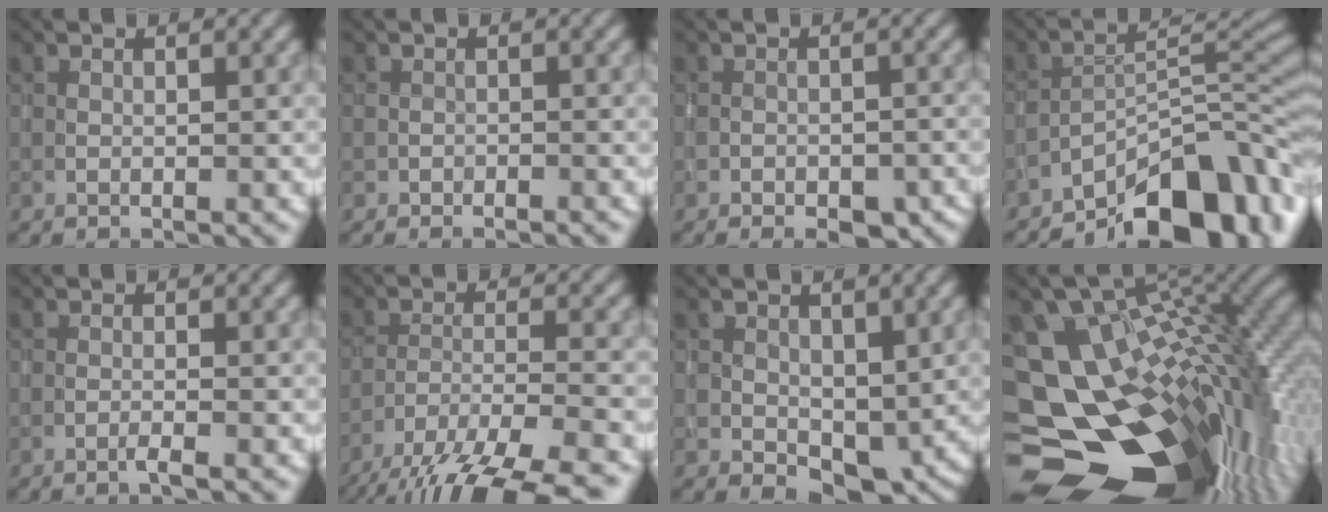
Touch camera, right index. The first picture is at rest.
{"total": 0.8, "force": [-0.7, 0.2, -0.2], "torque": [0.006, -0.001, -0.012]}
{"total": 5.4, "force": [-3.8, 2.8, 2.7], "torque": [-0.026, -0.003, -0.044]}
{"total": 10.5, "force": [-8.0, 3.1, 6.1], "torque": [-0.063, 0.015, -0.144]}
{"total": 0.9, "force": [-0.6, 0.0, 0.6], "torque": [-0.008, 0.002, -0.015]}
{"total": 11.8, "force": [-9.9, 2.7, 5.9], "torque": [-0.098, -0.021, -0.144]}
{"total": 3.2, "force": [0.2, 2.3, 2.2], "torque": [-0.027, -0.010, 0.007]}
{"total": 17.2, "force": [-4.5, 10.9, 12.6], "torque": [-0.196, -0.015, -0.028]}